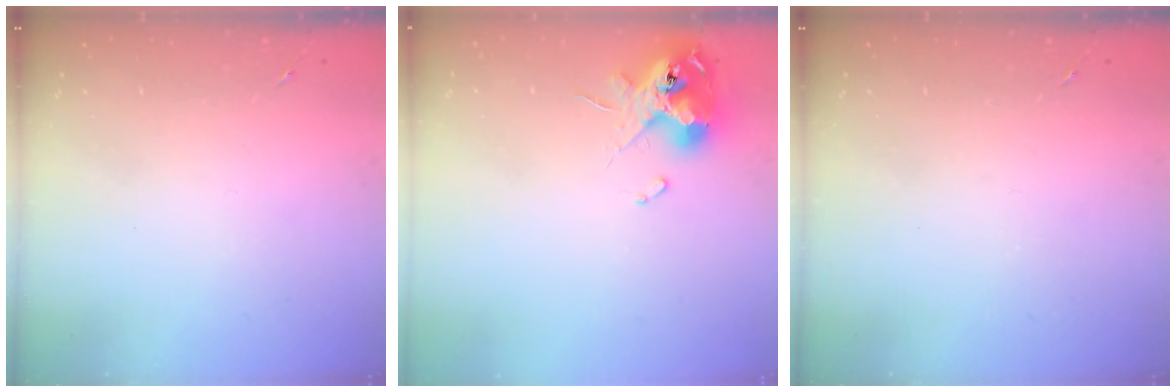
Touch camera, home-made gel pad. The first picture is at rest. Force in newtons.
{"total": 12.4, "press": 12.2, "slide": 1.8}
{"total": 0.0}